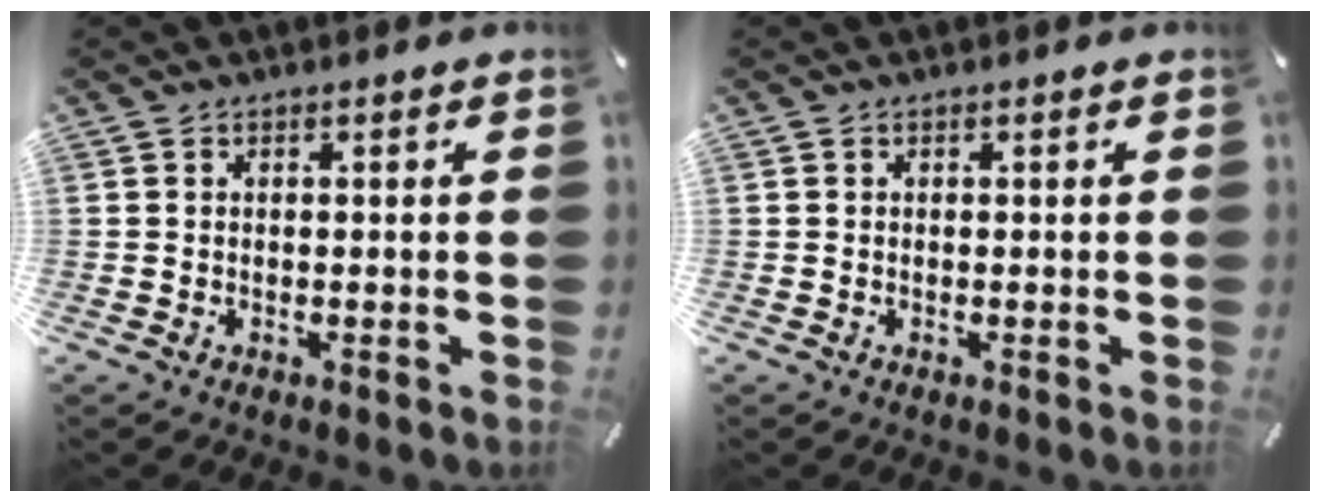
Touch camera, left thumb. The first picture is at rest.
{"total": 0.0}